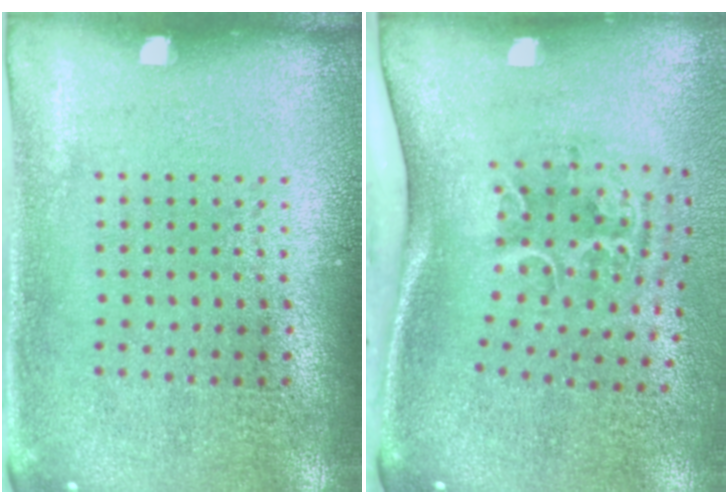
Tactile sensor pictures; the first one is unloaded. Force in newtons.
{"total": 2.3, "press": 1.4, "slide": 1.8}